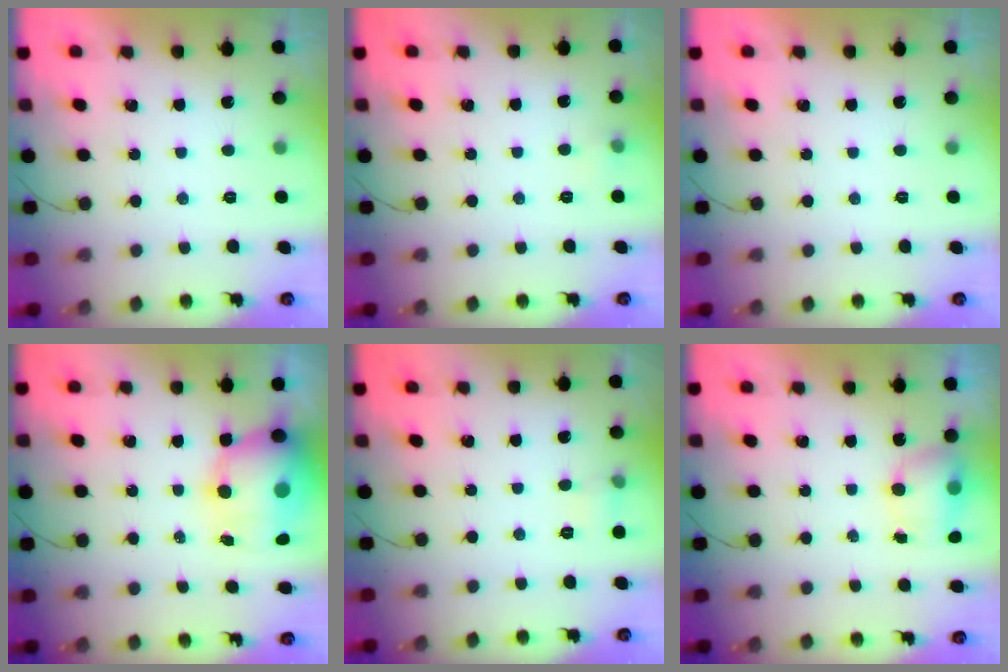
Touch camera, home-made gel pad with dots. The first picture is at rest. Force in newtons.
{"total": 3.1, "press": 2.5, "slide": 1.9}
{"total": 0.0}
{"total": 12.3, "press": 11.9, "slide": 3.2}
{"total": 4.6, "press": 4.4, "slide": 1.4}
{"total": 6.2, "press": 6.2, "slide": 0.6}